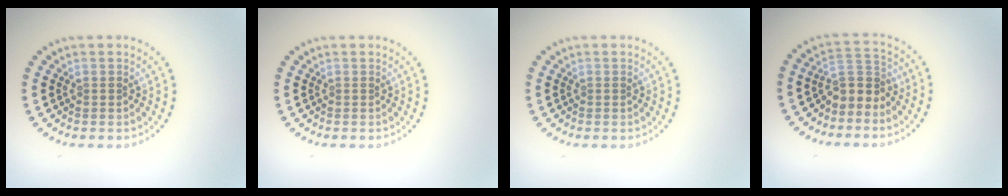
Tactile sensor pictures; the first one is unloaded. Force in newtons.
{"total": 0.0}
{"total": 0.0}
{"total": 2.7, "press": 2.0, "slide": 1.7}